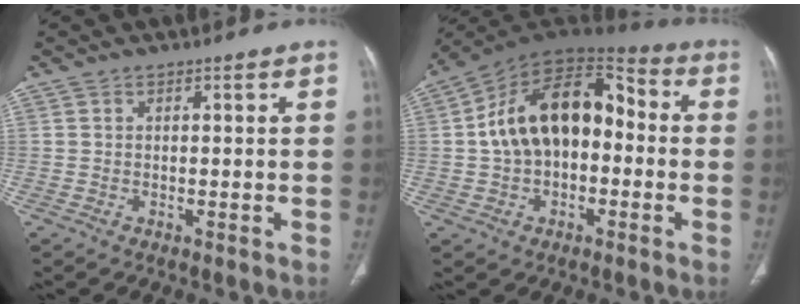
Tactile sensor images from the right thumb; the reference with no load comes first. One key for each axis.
{"total": 18.3, "fx": -0.2, "fy": 11.7, "fz": 14.1, "tx": -0.206, "ty": 0.052, "tz": -0.013}